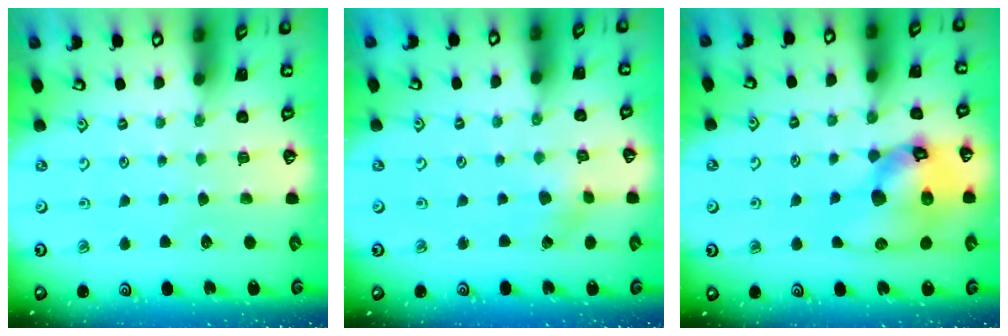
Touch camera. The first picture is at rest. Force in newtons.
{"total": 2.3, "press": 2.3, "slide": 0.3}
{"total": 17.7, "press": 17.5, "slide": 2.7}